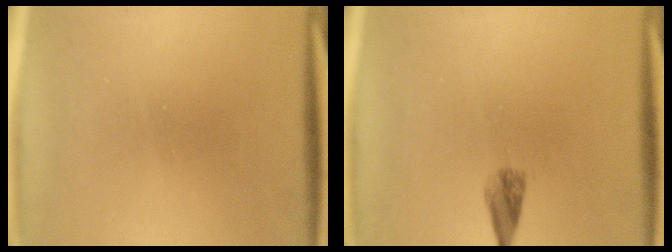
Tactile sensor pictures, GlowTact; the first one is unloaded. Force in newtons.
{"total": 1.8}